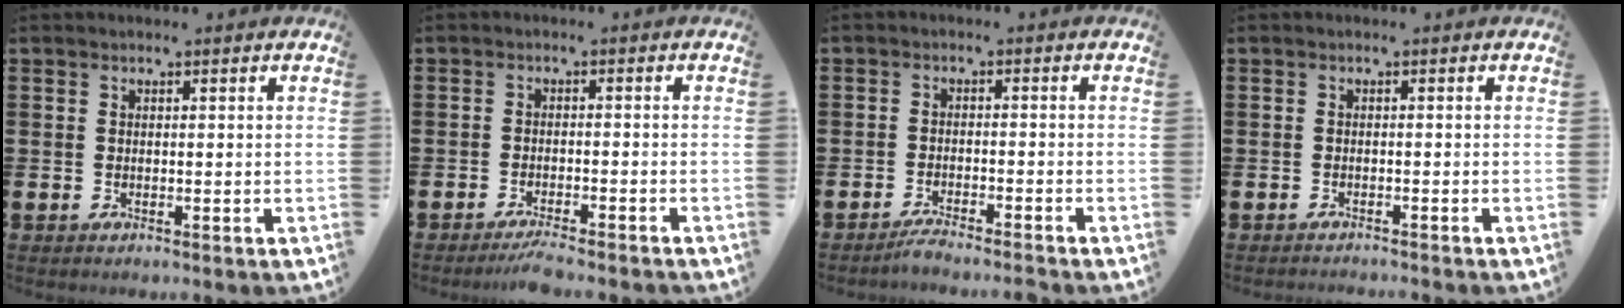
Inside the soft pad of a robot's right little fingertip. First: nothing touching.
{"total": 2.3, "force": [-2.0, -0.1, 1.1], "torque": [-0.017, 0.004, -0.039]}
{"total": 2.1, "force": [-1.9, -0.2, 0.8], "torque": [-0.012, 0.005, -0.037]}
{"total": 0.7, "force": [-0.7, -0.1, 0.0], "torque": [0.000, -0.001, -0.015]}